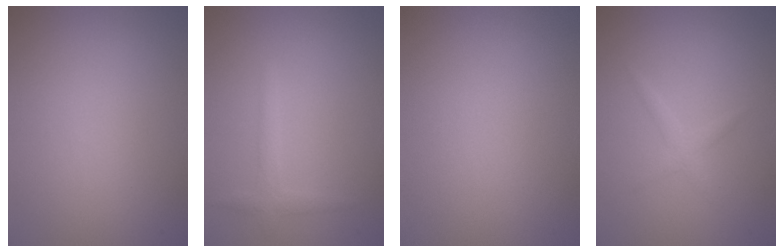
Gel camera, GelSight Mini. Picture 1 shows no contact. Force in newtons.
{"total": 1.5, "press": 1.5, "slide": 0.0}
{"total": 0.0}
{"total": 1.2, "press": 1.2, "slide": 0.0}